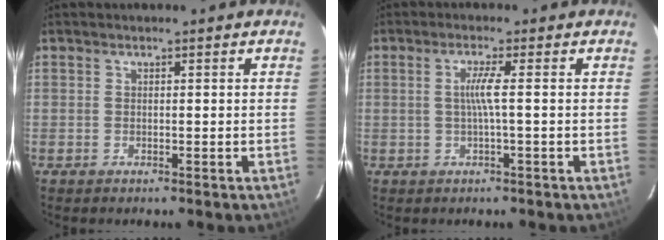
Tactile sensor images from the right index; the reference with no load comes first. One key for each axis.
{"total": 3.0, "fx": -0.3, "fy": -0.8, "fz": 2.9, "tx": -0.059, "ty": -0.002, "tz": -0.004}